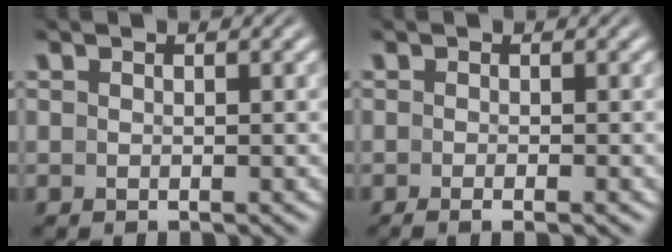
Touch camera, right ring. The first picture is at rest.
{"total": 1.3, "force": [-1.1, -0.1, 0.7], "torque": [-0.011, 0.000, -0.018]}